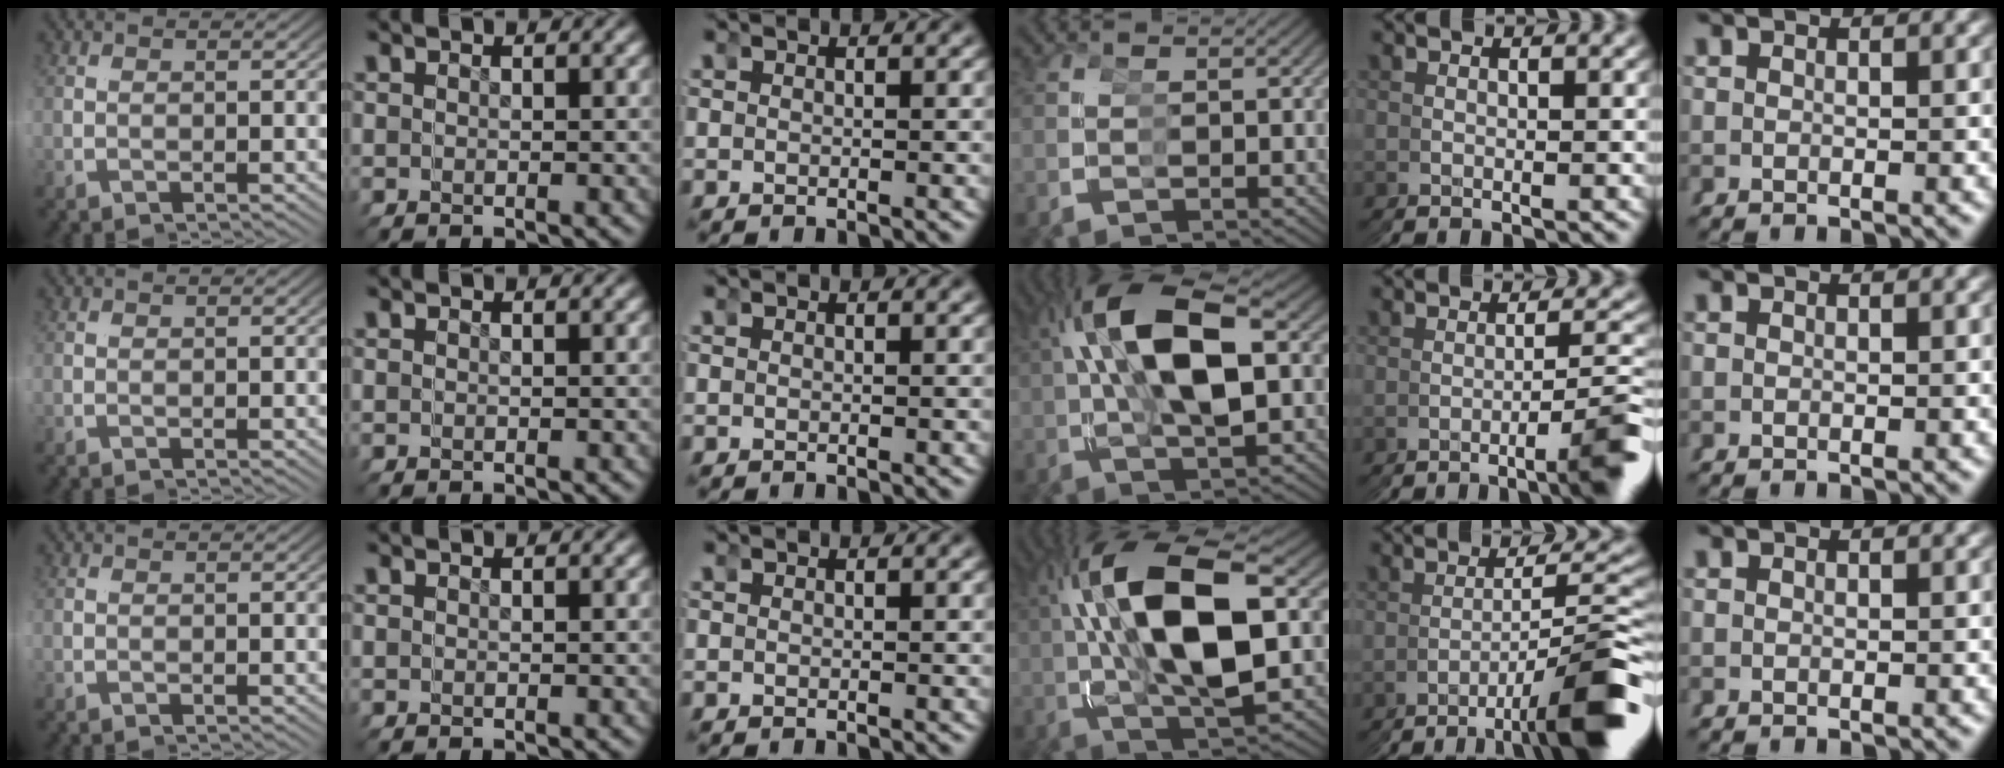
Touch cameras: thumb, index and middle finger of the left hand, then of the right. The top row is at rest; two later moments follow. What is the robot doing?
{"motion": "grasp_and_lifting", "object": "toy banana"}